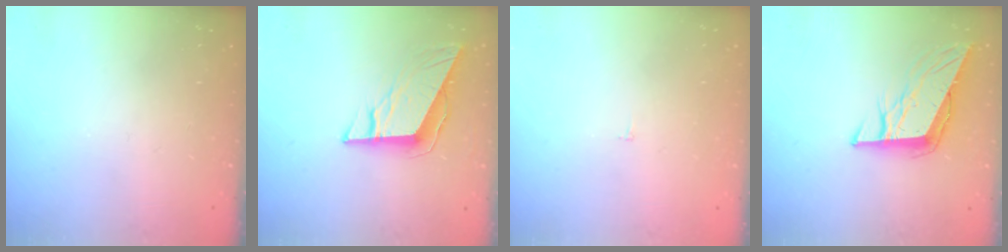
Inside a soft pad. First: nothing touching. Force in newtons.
{"total": 9.6, "press": 9.4, "slide": 1.8}
{"total": 2.3, "press": 2.3, "slide": 0.2}
{"total": 11.0, "press": 10.5, "slide": 3.0}